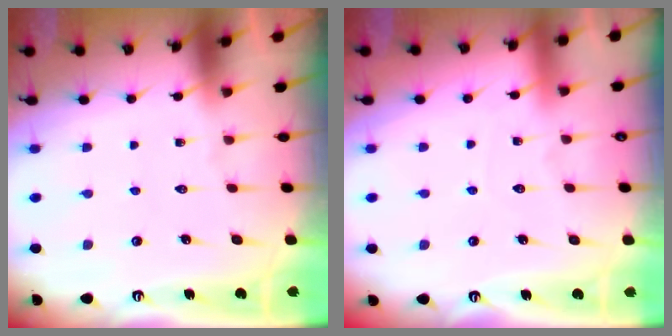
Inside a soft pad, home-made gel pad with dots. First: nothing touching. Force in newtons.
{"total": 2.4, "press": 2.4, "slide": 0.2}